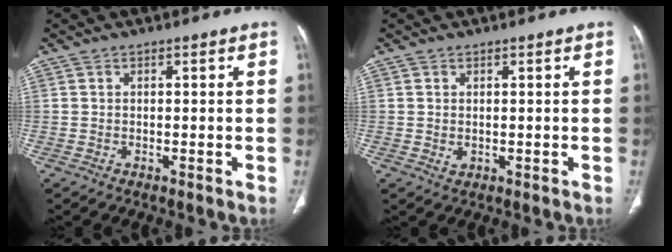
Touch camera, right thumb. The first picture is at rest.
{"total": 1.2, "force": [0.1, 0.9, 0.8], "torque": [-0.015, -0.003, 0.007]}